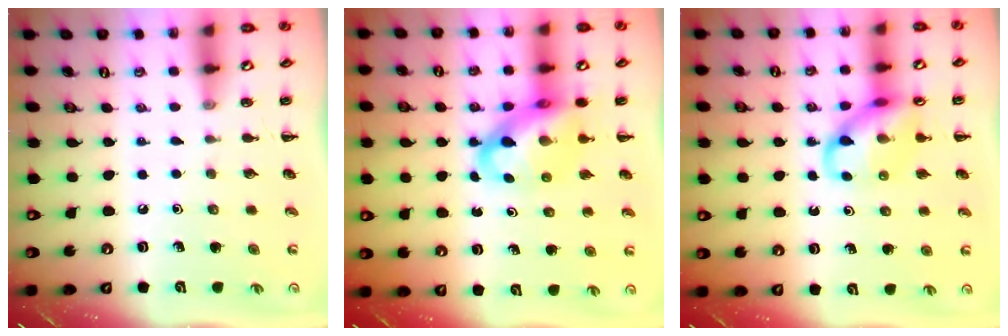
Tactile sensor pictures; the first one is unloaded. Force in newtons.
{"total": 10.9, "press": 10.5, "slide": 2.8}
{"total": 12.4, "press": 12.3, "slide": 1.2}